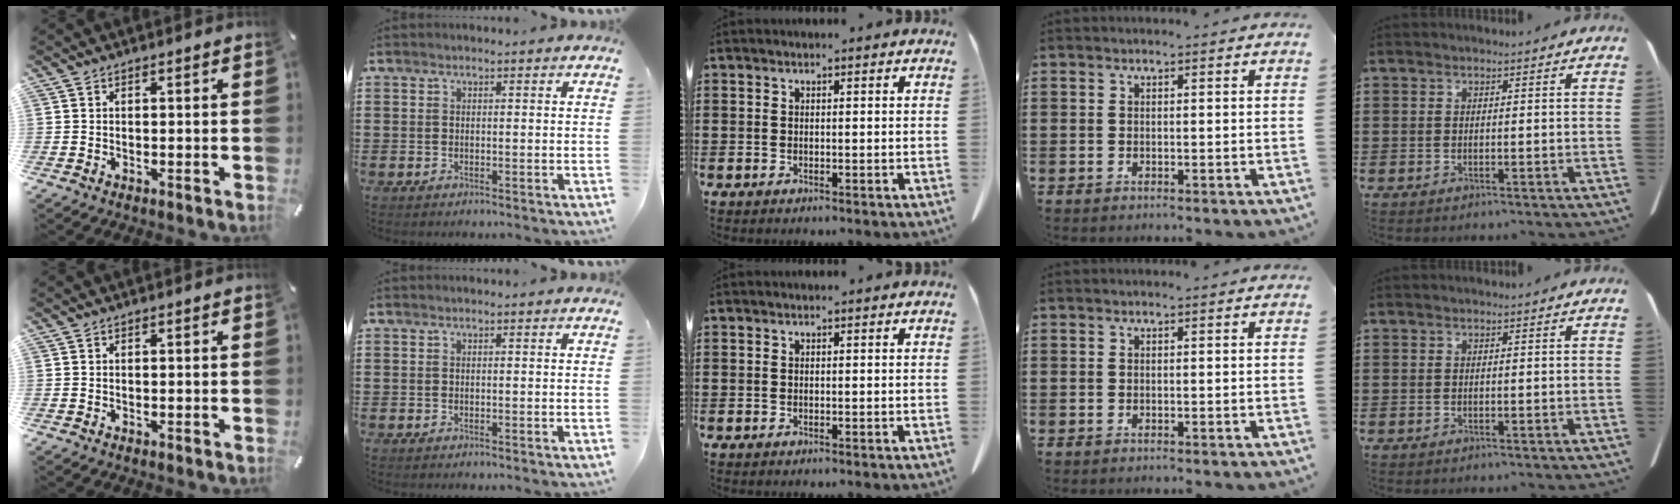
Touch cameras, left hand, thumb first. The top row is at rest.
{}